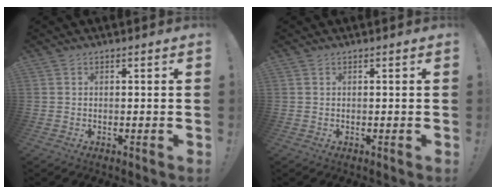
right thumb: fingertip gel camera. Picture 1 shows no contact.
{"total": 0.0}